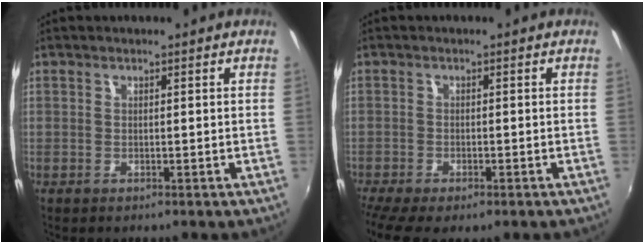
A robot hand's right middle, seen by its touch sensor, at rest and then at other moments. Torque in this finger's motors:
{"motor_torque": [1.15, -0.99, 0.26, 0.17]}